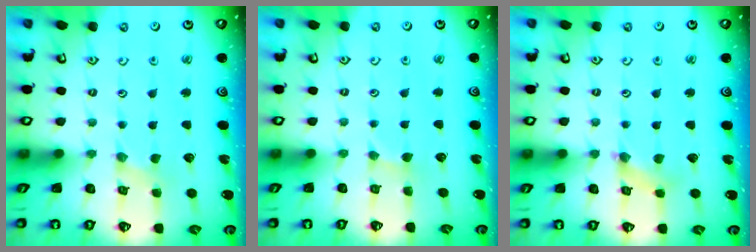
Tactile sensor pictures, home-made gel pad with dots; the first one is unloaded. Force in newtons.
{"total": 1.5, "press": 1.5, "slide": 0.2}
{"total": 1.4, "press": 1.3, "slide": 0.3}